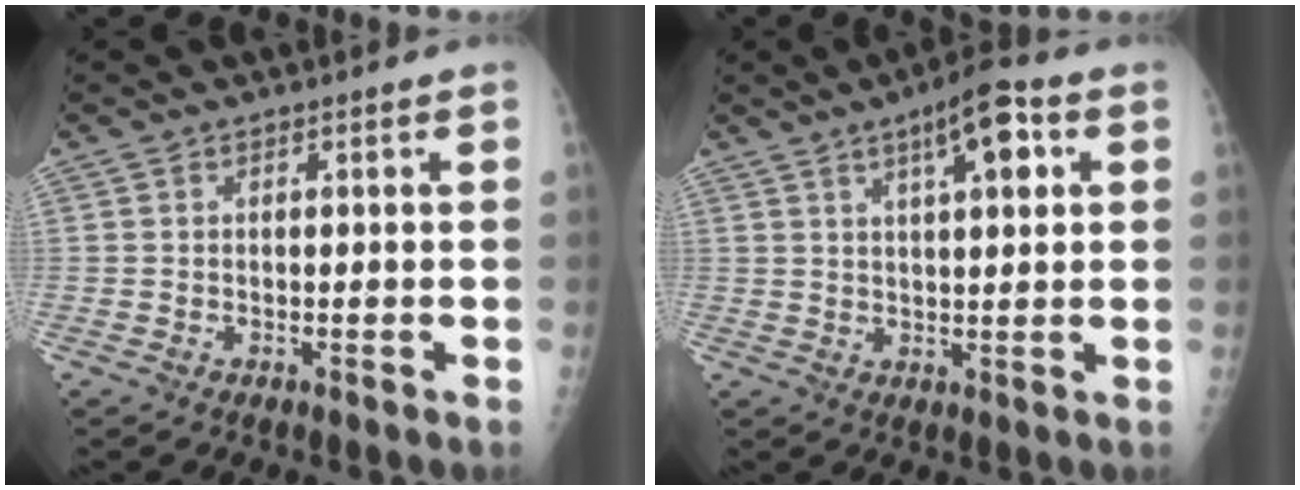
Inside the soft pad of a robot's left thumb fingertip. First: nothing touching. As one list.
[{"total": 8.8, "force": [3.8, 2.7, 7.5], "torque": [-0.104, -0.002, 0.054]}]